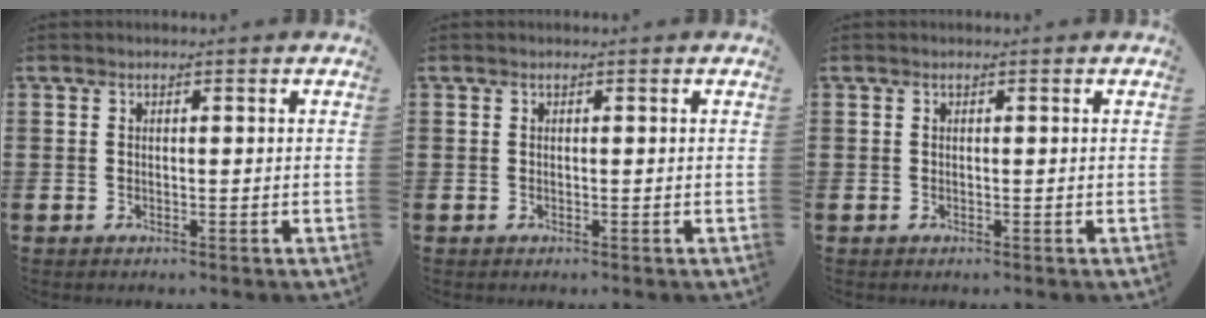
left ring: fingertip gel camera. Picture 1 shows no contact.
{"total": 0.0}
{"total": 0.0}